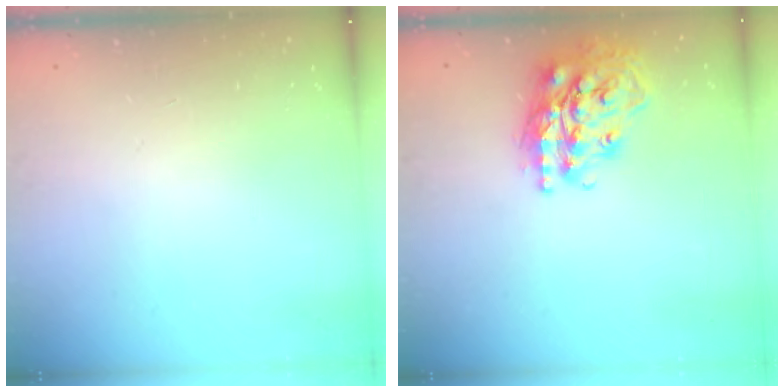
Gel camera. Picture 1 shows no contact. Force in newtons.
{"total": 20.5, "press": 20.5, "slide": 1.6}